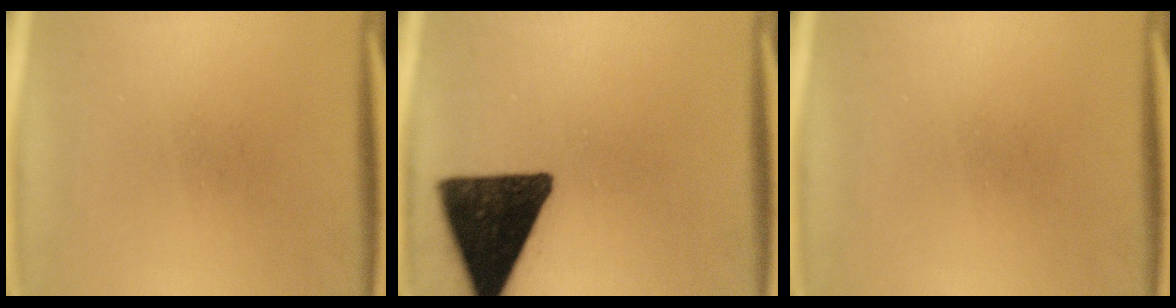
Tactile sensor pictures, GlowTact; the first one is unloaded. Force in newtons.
{"total": 16.7}
{"total": 0.0}